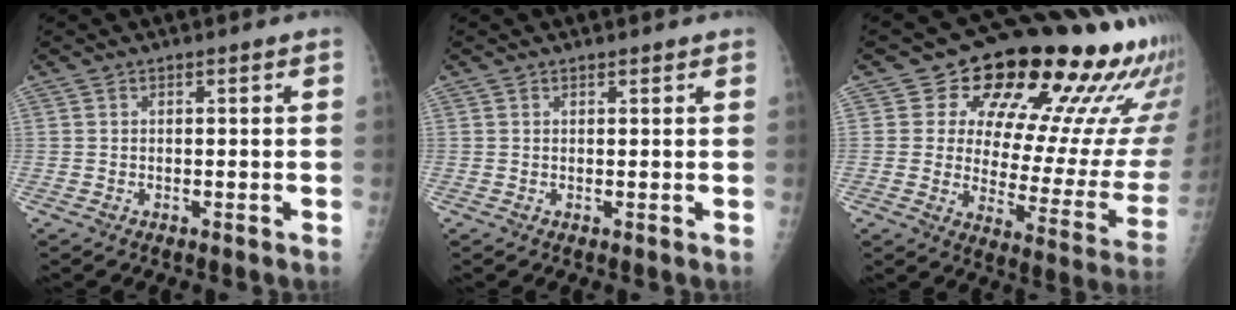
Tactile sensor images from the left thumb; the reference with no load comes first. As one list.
[{"total": 0.8, "force": [0.7, 0.3, 0.1], "torque": [0.000, -0.002, 0.010]}, {"total": 24.0, "force": [16.3, 9.6, 14.9], "torque": [-0.158, -0.092, 0.208]}]